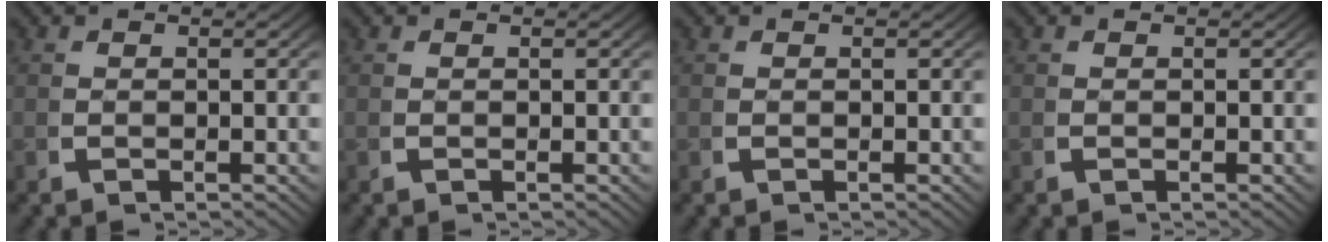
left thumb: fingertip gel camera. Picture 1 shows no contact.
{"total": 0.0}
{"total": 0.0}
{"total": 0.0}